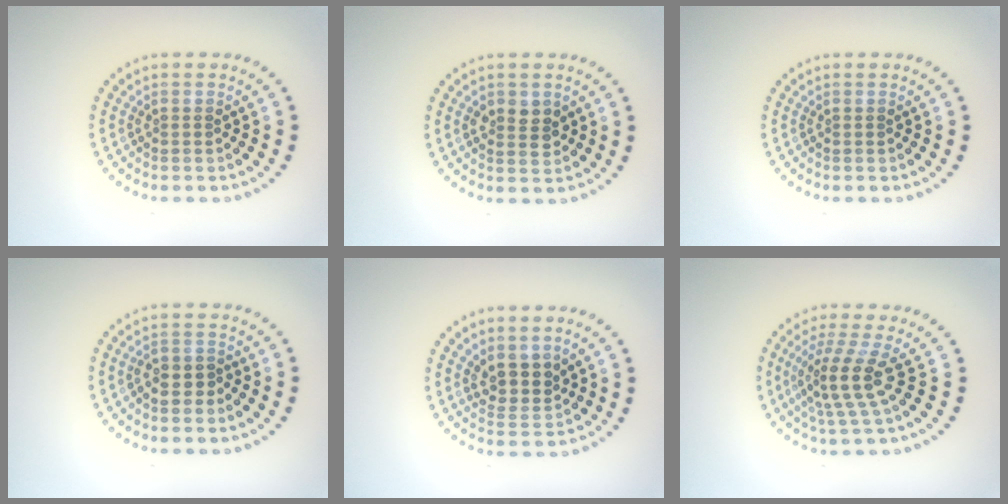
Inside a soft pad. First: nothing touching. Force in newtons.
{"total": 2.2, "press": 2.1, "slide": 0.2}
{"total": 0.0}
{"total": 1.5, "press": 1.3, "slide": 0.6}
{"total": 2.7, "press": 2.3, "slide": 1.4}
{"total": 3.9, "press": 2.7, "slide": 2.8}